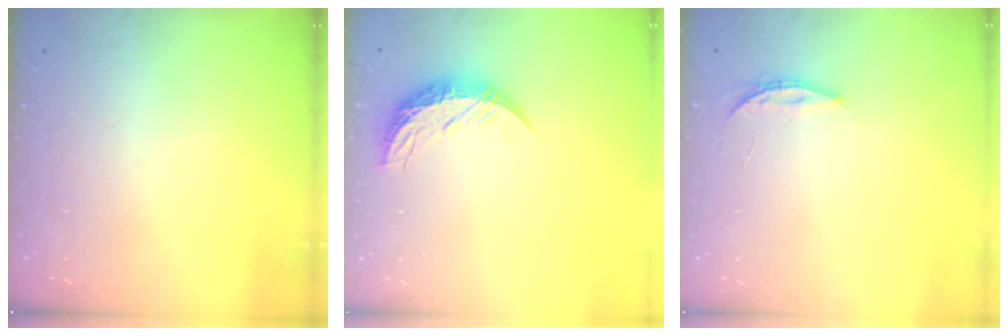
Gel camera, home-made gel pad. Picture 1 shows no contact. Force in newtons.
{"total": 9.3, "press": 9.3, "slide": 0.7}
{"total": 4.0, "press": 3.9, "slide": 0.5}